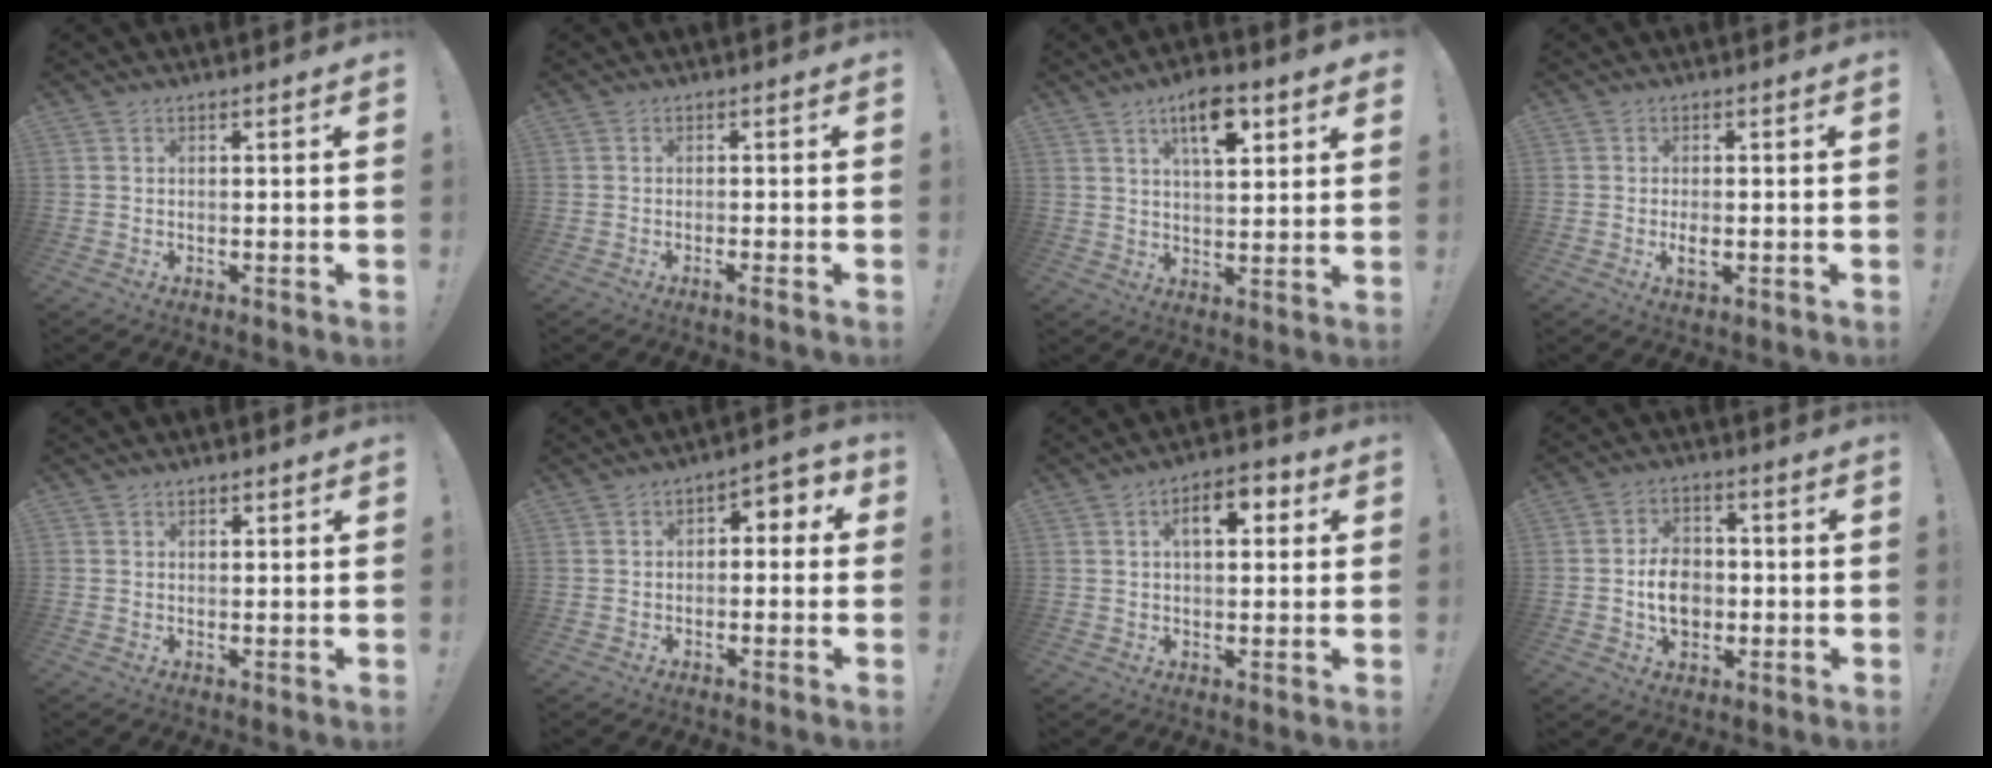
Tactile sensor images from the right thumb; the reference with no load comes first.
{"total": 1.9, "force": [-1.0, -0.3, 1.6], "torque": [-0.029, -0.002, -0.017]}
{"total": 10.8, "force": [5.6, 4.2, 8.2], "torque": [-0.117, -0.017, 0.092]}
{"total": 2.7, "force": [-0.7, 1.1, 2.3], "torque": [-0.036, -0.003, -0.015]}
{"total": 1.0, "force": [0.5, 0.8, 0.1], "torque": [0.007, -0.002, 0.008]}
{"total": 3.7, "force": [-1.5, 2.6, 2.1], "torque": [-0.011, 0.008, -0.033]}
{"total": 8.0, "force": [2.0, 4.3, 6.4], "torque": [-0.086, 0.005, 0.026]}
{"total": 9.9, "force": [-1.5, 7.8, 5.8], "torque": [-0.089, 0.015, -0.025]}